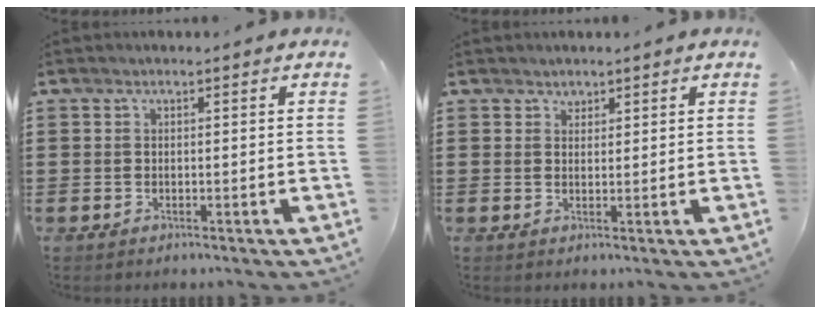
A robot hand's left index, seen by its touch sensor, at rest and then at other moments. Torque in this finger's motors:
{"motor_torque": [-0.70, 0.91, 0.00, -0.01]}